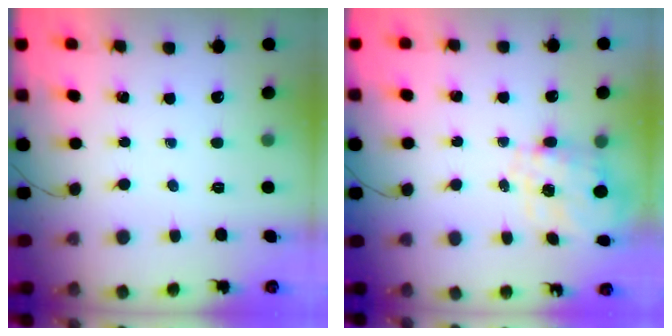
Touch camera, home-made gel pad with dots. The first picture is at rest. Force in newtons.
{"total": 7.9, "press": 7.8, "slide": 1.0}